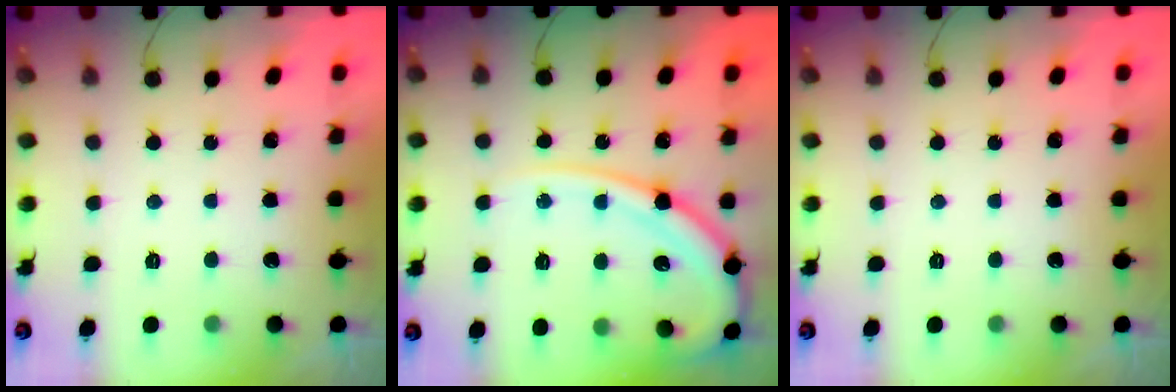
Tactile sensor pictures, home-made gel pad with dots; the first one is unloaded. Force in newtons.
{"total": 14.5, "press": 14.4, "slide": 1.8}
{"total": 0.0}